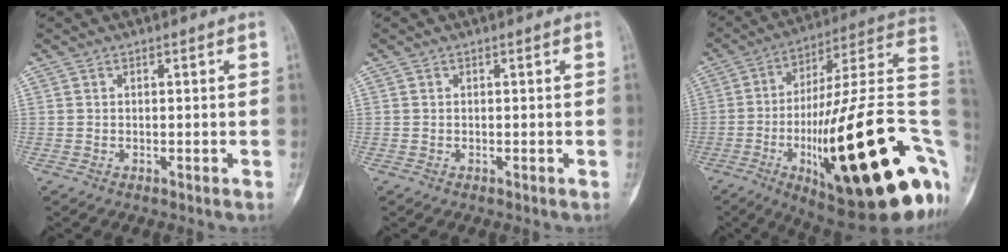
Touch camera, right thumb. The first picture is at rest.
{"total": 0.0}
{"total": 37.1, "force": [-9.6, 9.3, 34.6], "torque": [-0.445, 0.030, -0.146]}